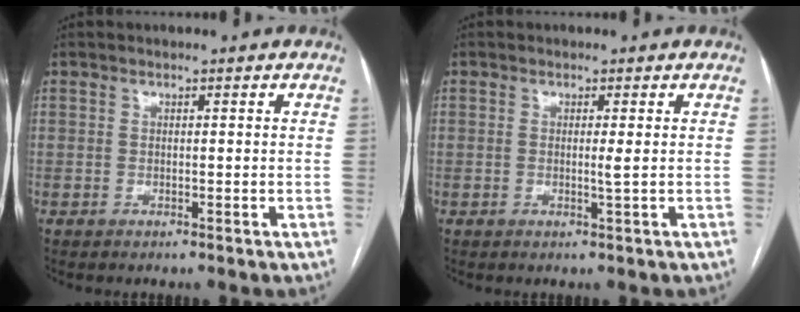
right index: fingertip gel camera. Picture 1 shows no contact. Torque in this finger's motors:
{"motor_torque": [0.18, 0.24, 0.09, 0.00]}